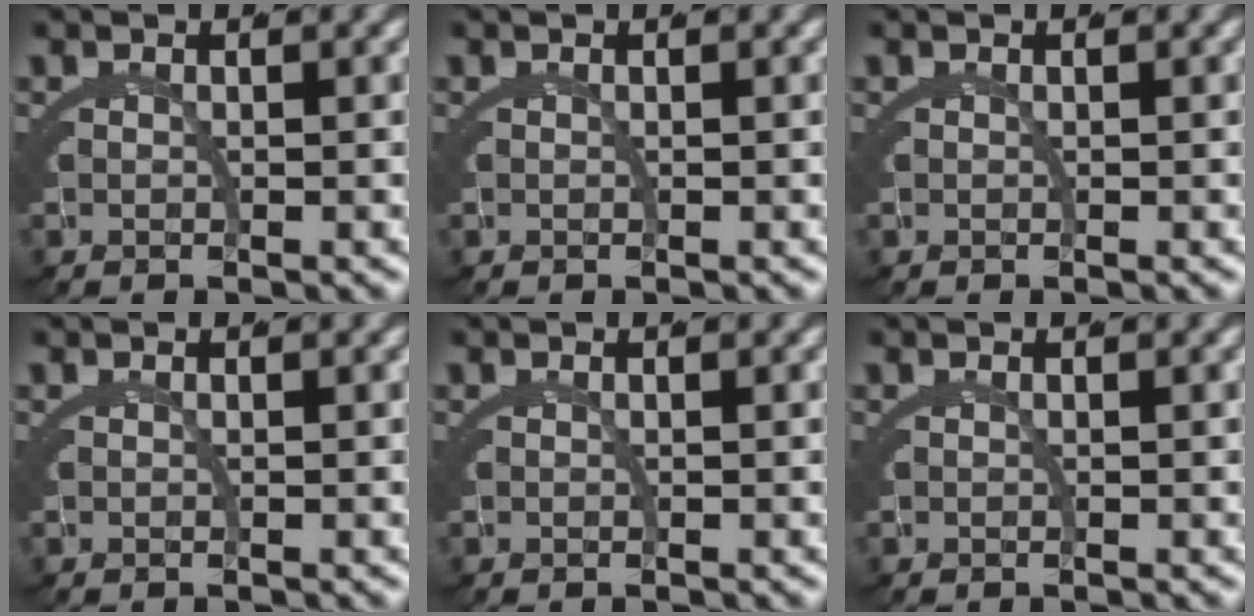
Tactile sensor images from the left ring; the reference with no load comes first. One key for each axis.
{"total": 0.0}
{"total": 0.0}
{"total": 0.0}
{"total": 0.0}
{"total": 0.0}